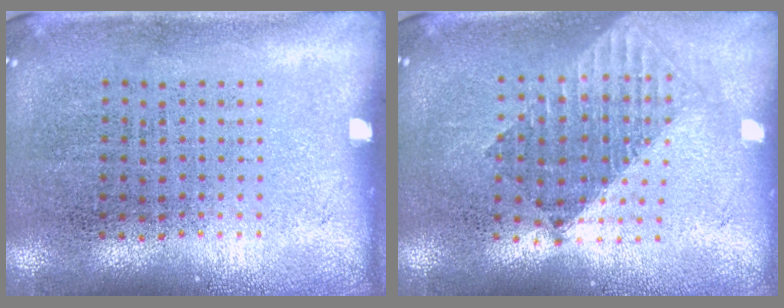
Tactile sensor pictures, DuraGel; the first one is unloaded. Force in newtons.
{"total": 1.5, "press": 1.3, "slide": 0.9}